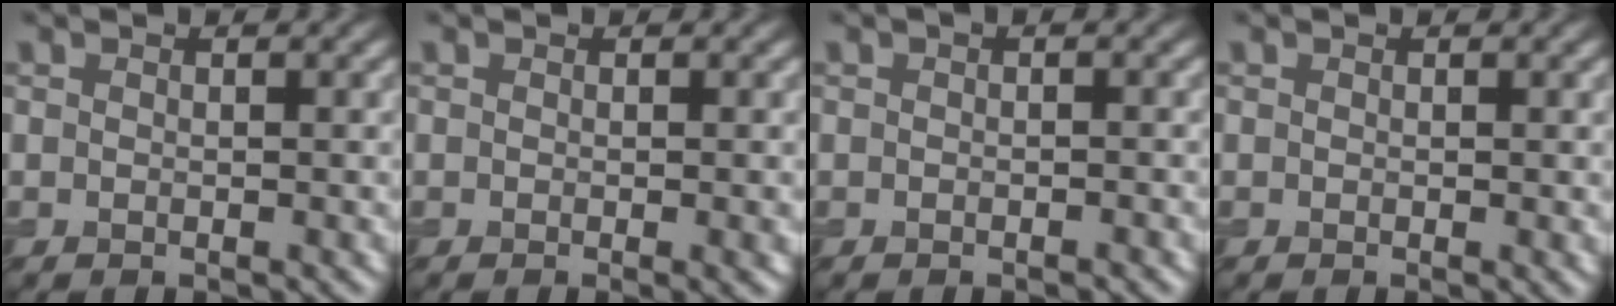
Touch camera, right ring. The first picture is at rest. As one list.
[{"total": 1.5, "force": [-0.3, 0.4, 1.4], "torque": [-0.015, -0.006, -0.005]}, {"total": 0.8, "force": [-0.4, 0.2, 0.6], "torque": [-0.009, -0.001, -0.007]}, {"total": 0.5, "force": [-0.1, 0.1, 0.5], "torque": [-0.005, -0.003, -0.002]}]